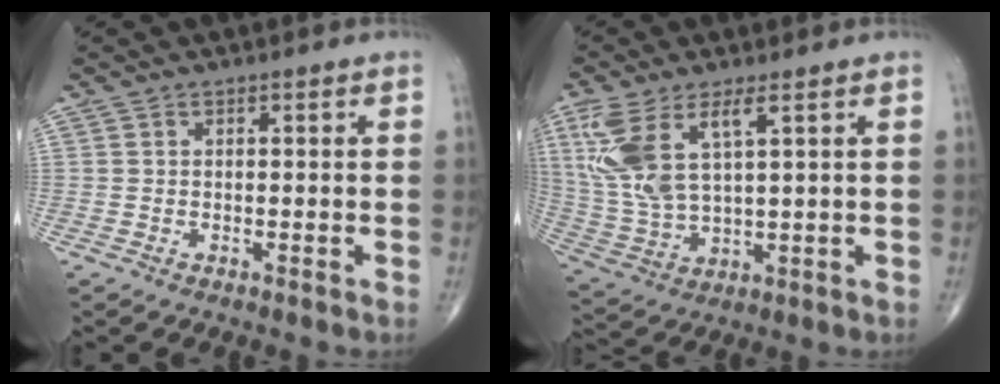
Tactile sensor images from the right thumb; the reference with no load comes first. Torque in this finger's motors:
{"motor_torque": [0.31, 0.43, 1.45, 0.95, 0.17]}